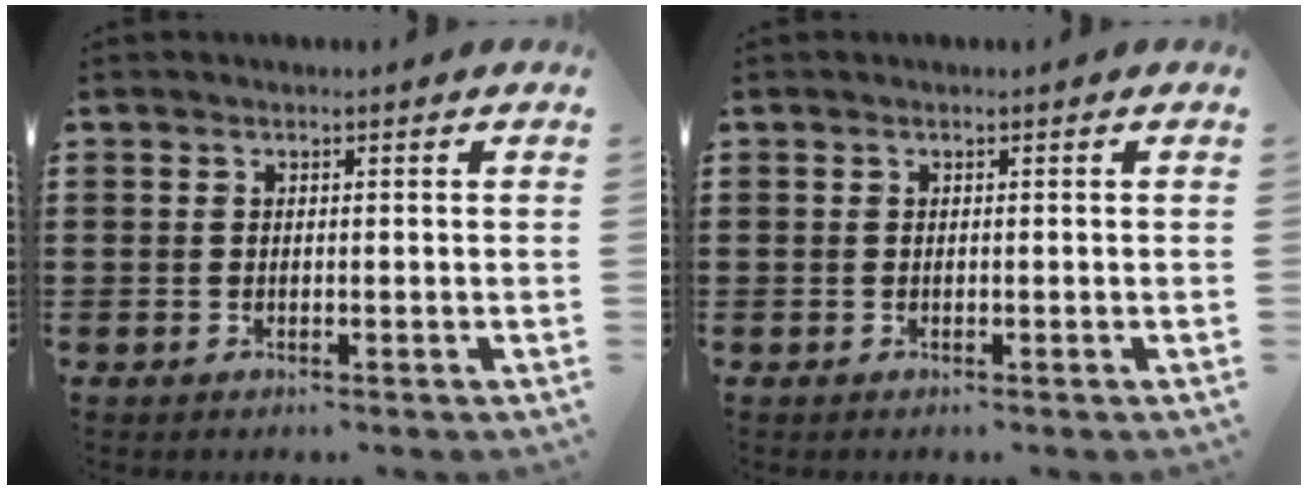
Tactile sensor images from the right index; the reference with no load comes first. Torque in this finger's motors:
{"motor_torque": [-0.01, 0.01, 0.00, 0.00]}